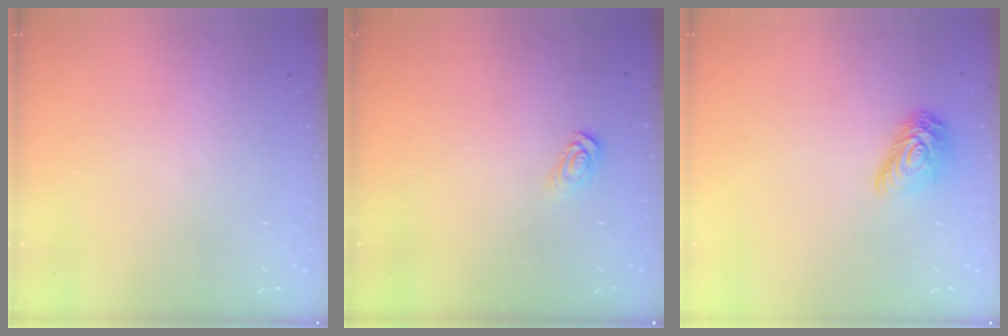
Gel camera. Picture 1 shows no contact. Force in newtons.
{"total": 3.4, "press": 3.4, "slide": 0.4}
{"total": 11.2, "press": 11.2, "slide": 0.3}